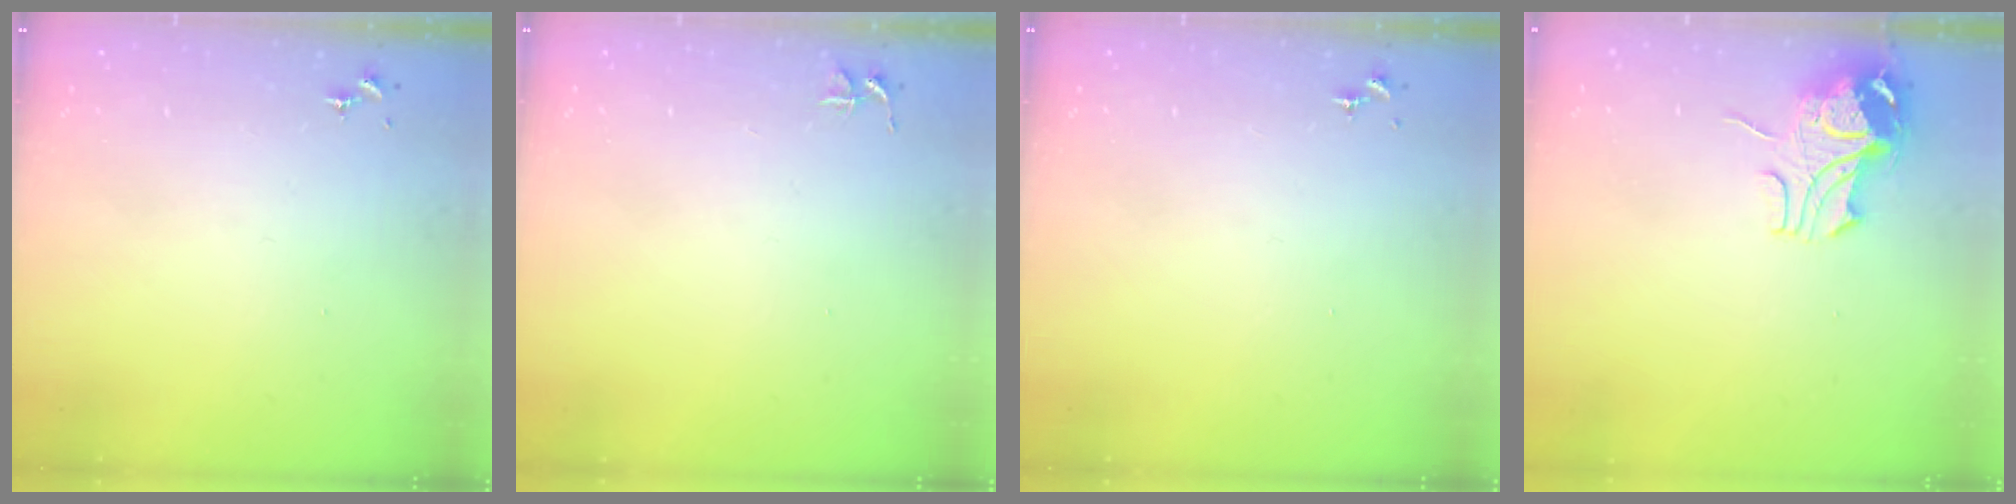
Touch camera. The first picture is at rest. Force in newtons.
{"total": 3.7, "press": 3.7, "slide": 0.3}
{"total": 0.0}
{"total": 9.6, "press": 9.6, "slide": 1.1}